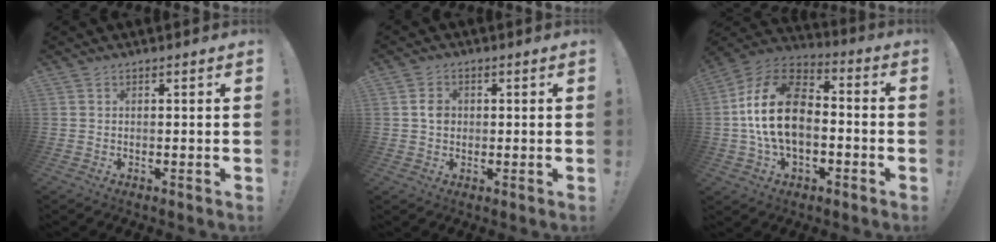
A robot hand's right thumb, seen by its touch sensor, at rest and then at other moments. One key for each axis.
{"total": 3.8, "fx": -0.1, "fy": 3.2, "fz": 2.0, "tx": -0.014, "ty": 0.001, "tz": -0.005}
{"total": 21.2, "fx": -0.1, "fy": 13.8, "fz": 16.0, "tx": -0.288, "ty": 0.031, "tz": 0.005}